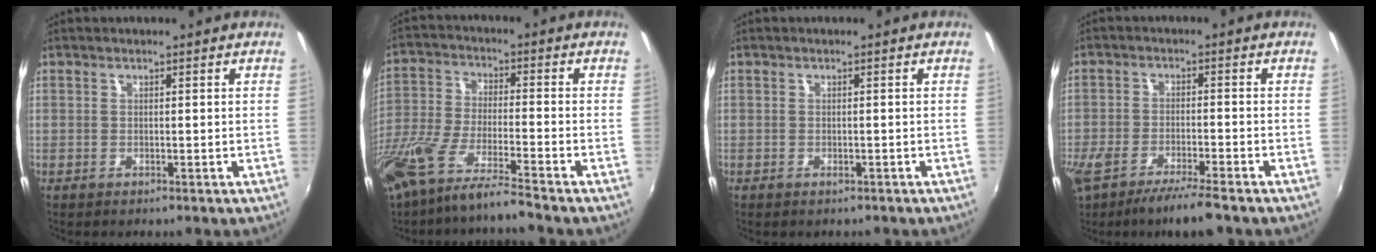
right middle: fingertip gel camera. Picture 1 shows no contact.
{"total": 12.0, "force": [-9.6, 0.4, 7.2], "torque": [-0.150, -0.030, -0.180]}
{"total": 0.8, "force": [-0.5, 0.5, 0.3], "torque": [-0.004, -0.001, -0.006]}
{"total": 9.6, "force": [-7.5, 1.4, 6.0], "torque": [-0.134, -0.029, -0.129]}